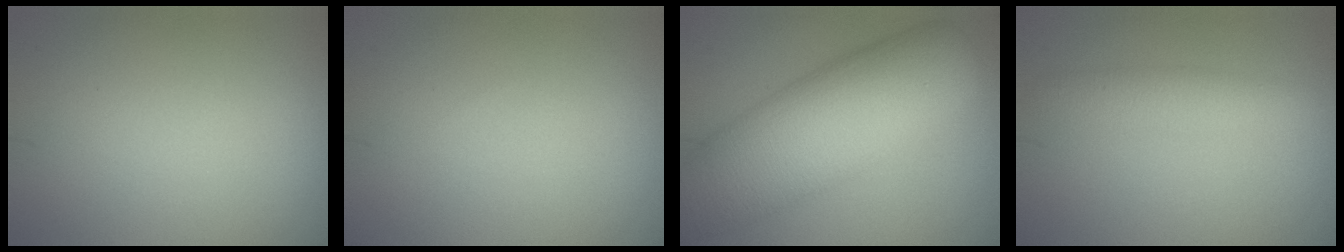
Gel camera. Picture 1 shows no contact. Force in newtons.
{"total": 0.0}
{"total": 12.1, "press": 12.1, "slide": 0.2}
{"total": 2.5, "press": 2.5, "slide": 0.1}